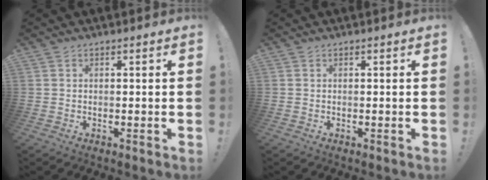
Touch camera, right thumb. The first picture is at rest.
{"total": 0.0}